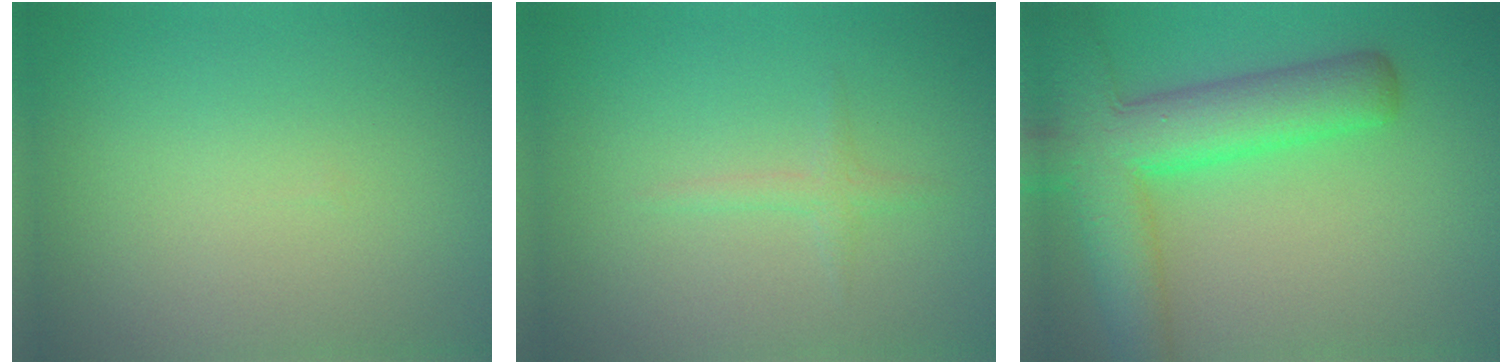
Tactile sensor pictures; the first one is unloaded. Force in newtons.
{"total": 1.0, "press": 1.0, "slide": 0.1}
{"total": 8.5, "press": 8.4, "slide": 0.5}